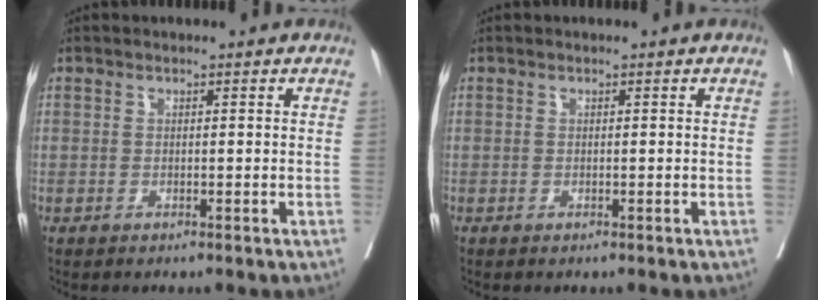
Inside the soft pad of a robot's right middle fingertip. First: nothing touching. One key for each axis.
{"total": 0.0}